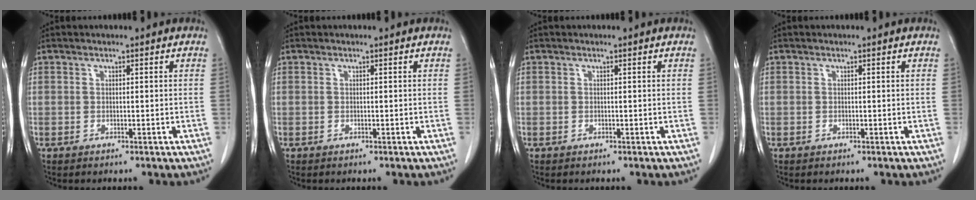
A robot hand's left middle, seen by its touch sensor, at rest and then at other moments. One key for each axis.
{"total": 0.0}
{"total": 0.0}
{"total": 0.0}